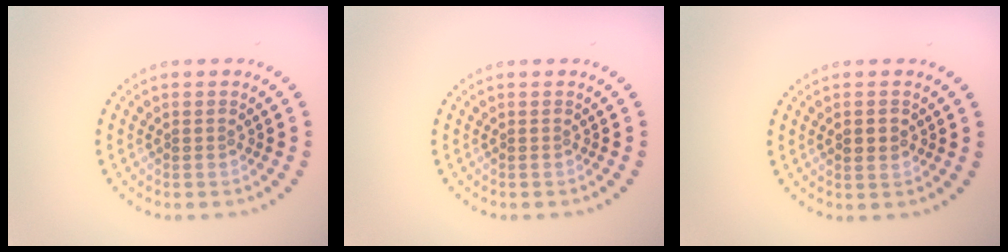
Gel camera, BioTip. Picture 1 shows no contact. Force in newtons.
{"total": 0.0}
{"total": 2.2, "press": 2.2, "slide": 0.2}